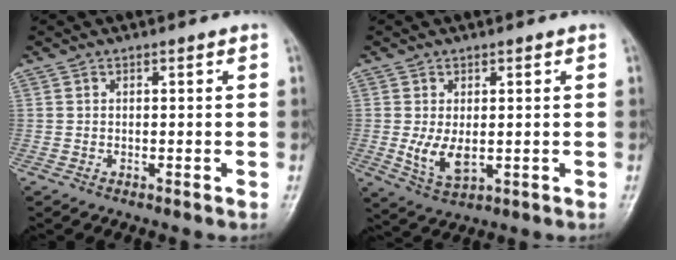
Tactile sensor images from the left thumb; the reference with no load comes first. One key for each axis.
{"total": 5.7, "fx": -0.1, "fy": 3.1, "fz": 4.8, "tx": -0.089, "ty": -0.015, "tz": 0.009}